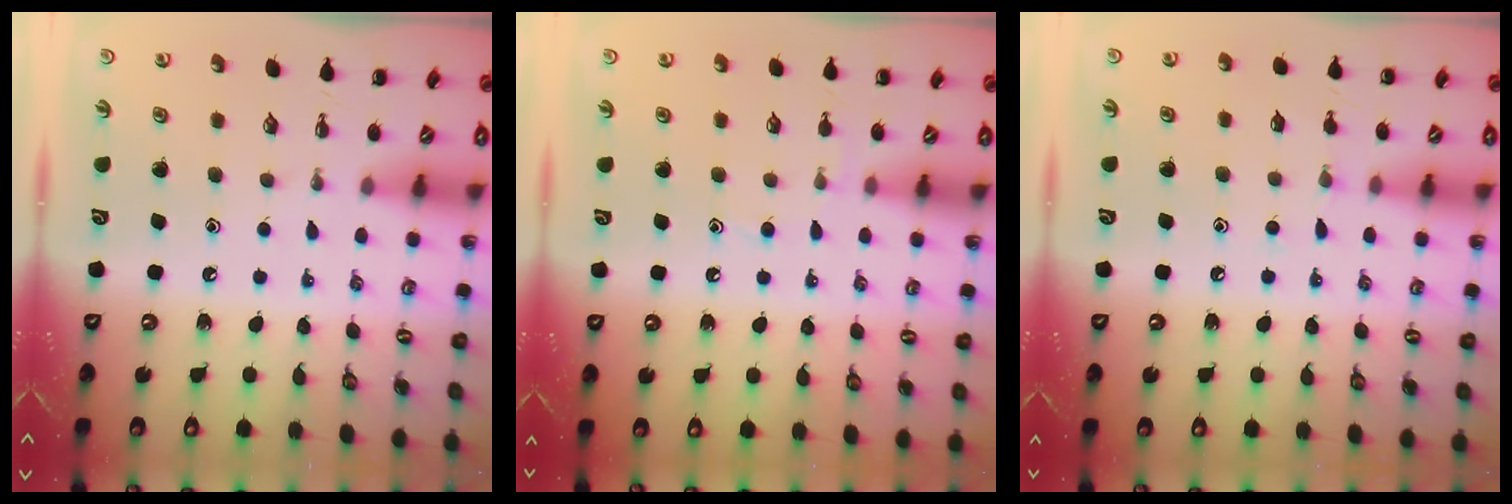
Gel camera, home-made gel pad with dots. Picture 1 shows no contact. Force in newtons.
{"total": 5.9, "press": 5.7, "slide": 1.8}
{"total": 5.5, "press": 5.3, "slide": 1.5}